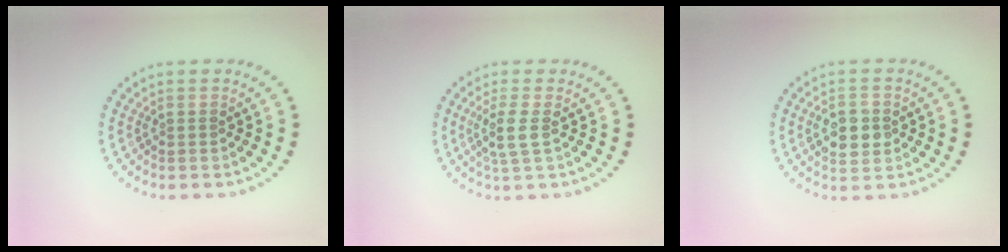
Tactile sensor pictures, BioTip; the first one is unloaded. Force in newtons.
{"total": 2.4, "press": 2.0, "slide": 1.2}
{"total": 3.6, "press": 3.5, "slide": 0.2}